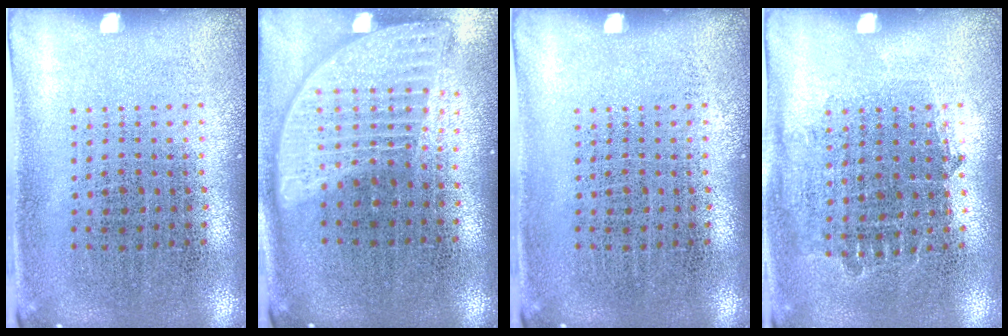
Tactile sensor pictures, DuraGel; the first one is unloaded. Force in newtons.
{"total": 1.9, "press": 1.6, "slide": 1.2}
{"total": 0.0}
{"total": 0.8, "press": 0.8, "slide": 0.3}